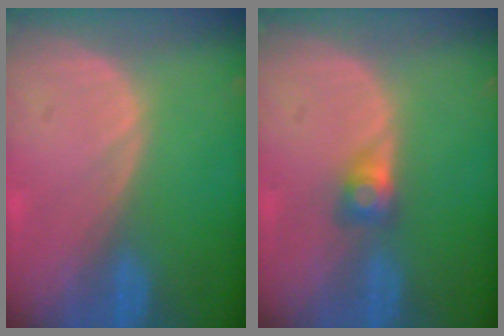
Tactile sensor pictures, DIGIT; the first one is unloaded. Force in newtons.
{"total": 2.6, "press": 2.4, "slide": 1.0}